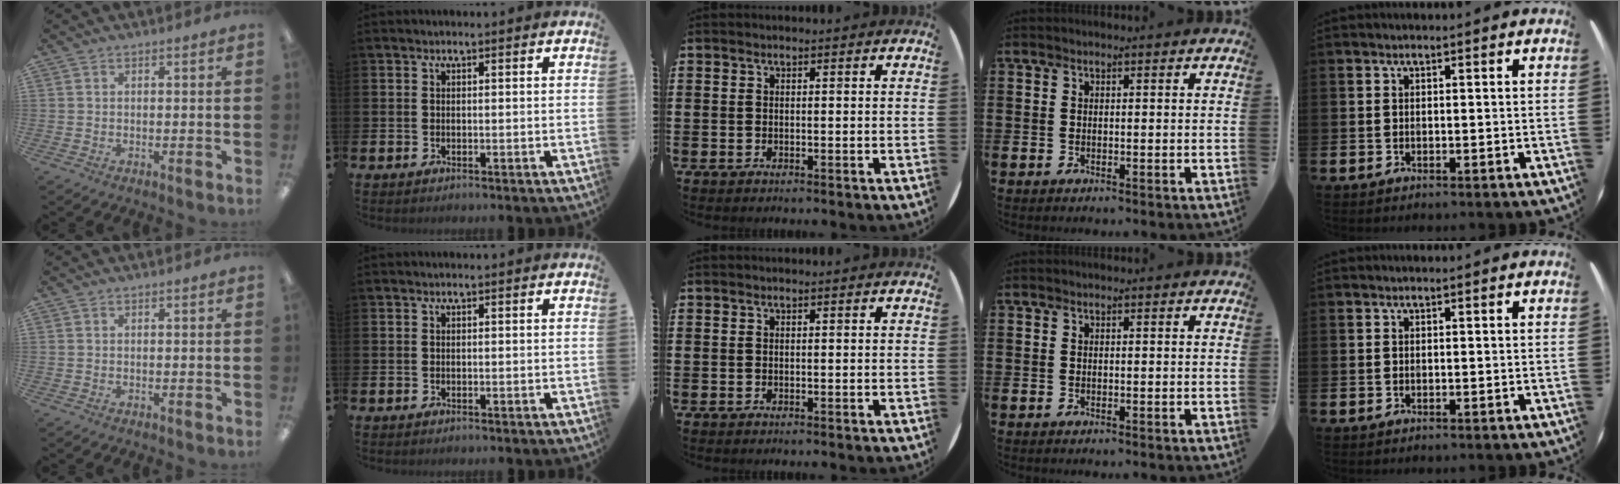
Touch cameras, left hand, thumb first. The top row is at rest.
{}